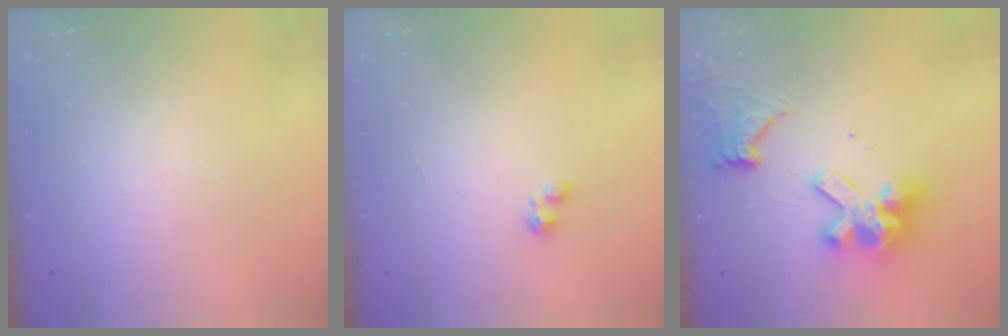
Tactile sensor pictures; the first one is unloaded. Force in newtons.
{"total": 1.5, "press": 1.5, "slide": 0.3}
{"total": 14.7, "press": 14.5, "slide": 1.8}